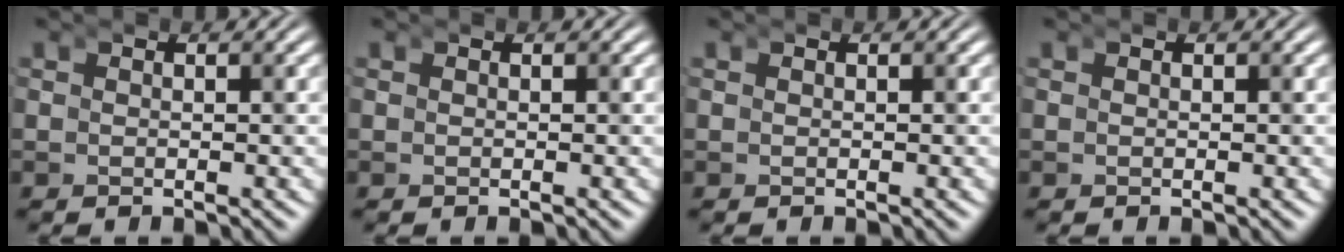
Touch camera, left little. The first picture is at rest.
{"total": 0.0}
{"total": 0.0}
{"total": 0.0}